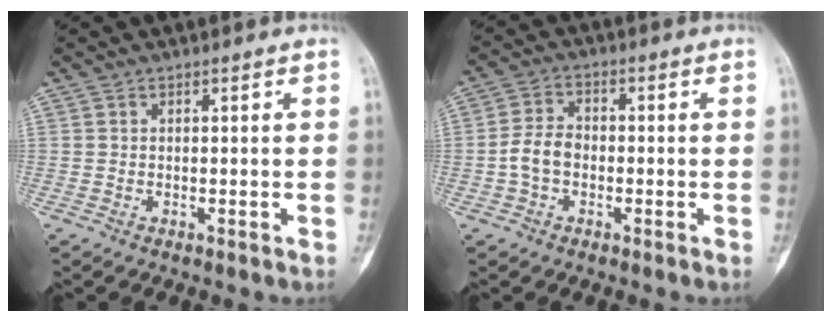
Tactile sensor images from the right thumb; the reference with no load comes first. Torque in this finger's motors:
{"motor_torque": [1.00, 1.06, 0.51, -0.34, 0.03]}